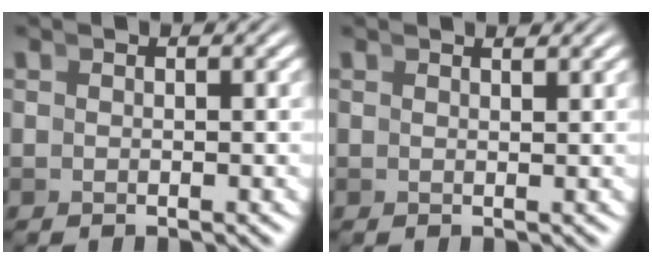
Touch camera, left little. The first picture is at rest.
{"total": 0.9, "force": [0.8, -0.5, 0.1], "torque": [0.007, -0.003, 0.015]}